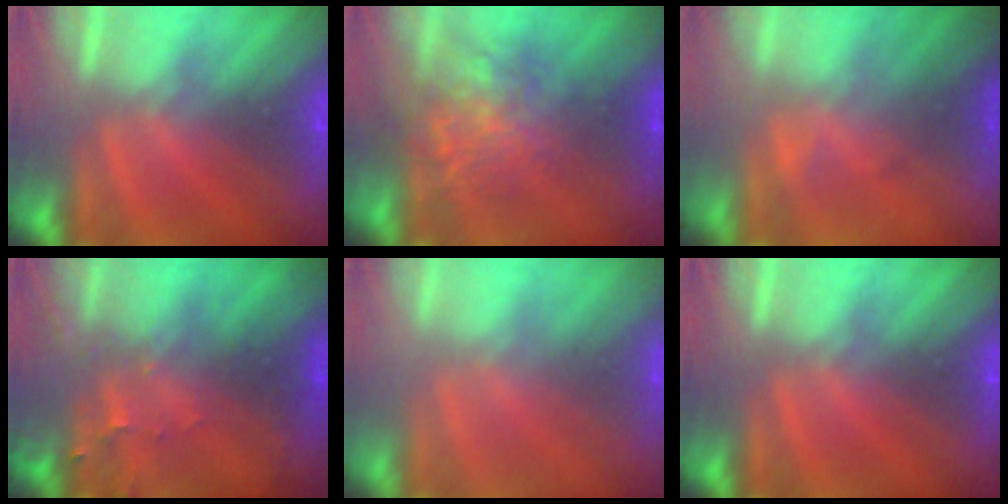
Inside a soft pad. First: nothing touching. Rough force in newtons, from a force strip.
{"total": 7.3}
{"total": 1.5}
{"total": 7.7}
{"total": 2.3}
{"total": 0.0}